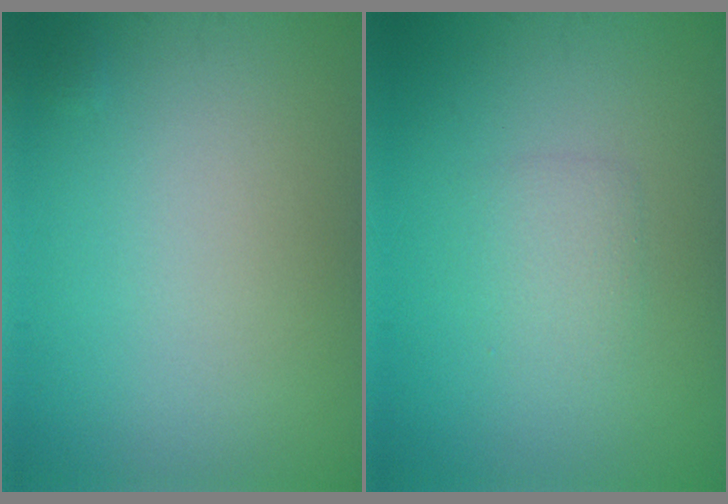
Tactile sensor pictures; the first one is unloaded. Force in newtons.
{"total": 1.6, "press": 1.6, "slide": 0.1}